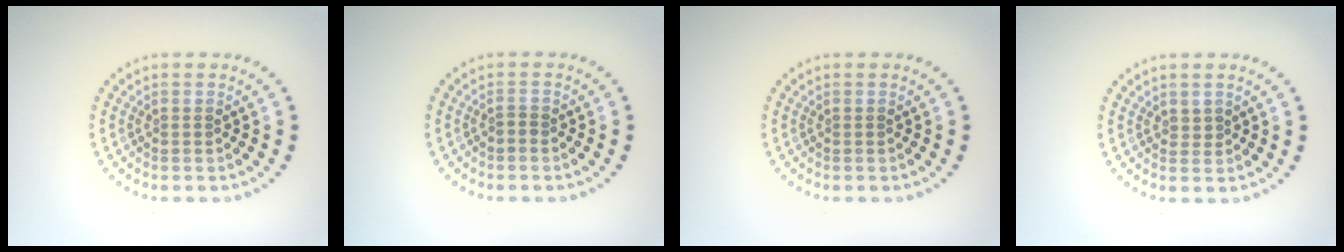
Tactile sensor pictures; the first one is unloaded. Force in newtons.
{"total": 0.6, "press": 0.2, "slide": 0.5}
{"total": 0.0}
{"total": 0.6, "press": 0.3, "slide": 0.6}